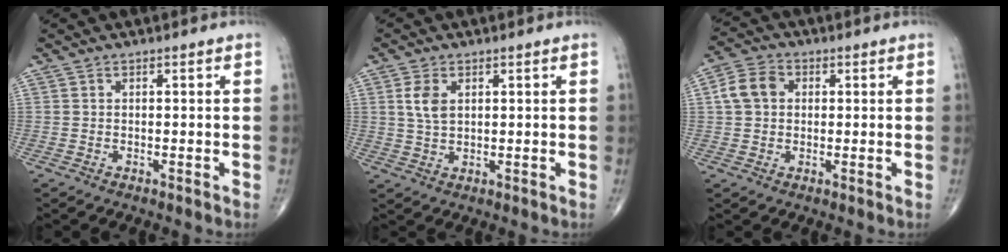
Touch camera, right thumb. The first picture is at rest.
{"total": 4.4, "force": [1.4, 2.6, 3.2], "torque": [-0.061, -0.003, 0.030]}
{"total": 6.4, "force": [1.0, 5.1, 3.8], "torque": [-0.068, 0.014, 0.013]}